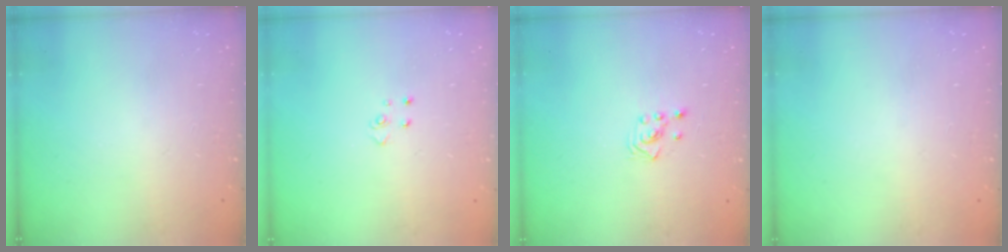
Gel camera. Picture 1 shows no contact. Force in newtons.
{"total": 2.6, "press": 2.6, "slide": 0.3}
{"total": 2.5, "press": 2.3, "slide": 1.0}
{"total": 0.0}